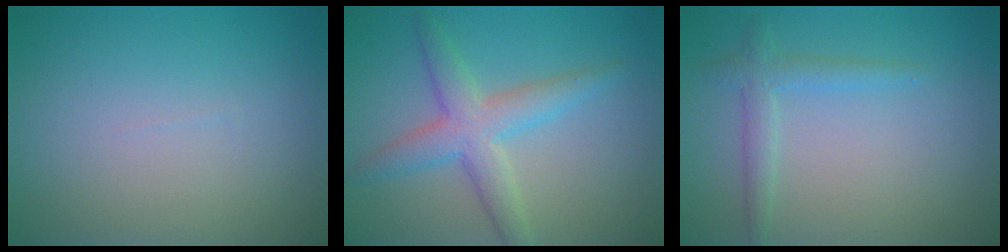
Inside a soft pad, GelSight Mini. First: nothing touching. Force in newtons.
{"total": 4.3, "press": 4.3, "slide": 0.1}
{"total": 1.9, "press": 1.9, "slide": 0.1}